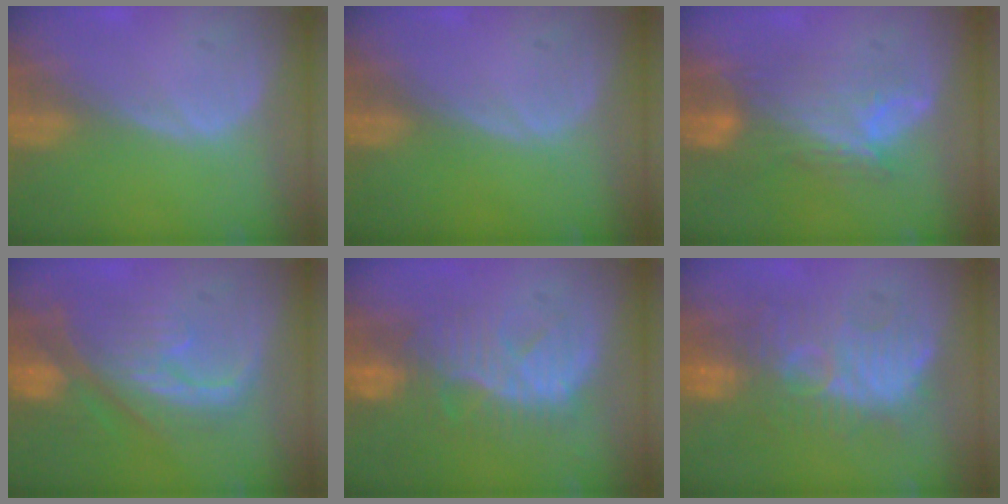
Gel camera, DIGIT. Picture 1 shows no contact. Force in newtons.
{"total": 0.0}
{"total": 8.0, "press": 7.5, "slide": 3.0}
{"total": 10.2, "press": 8.9, "slide": 5.0}
{"total": 9.6, "press": 9.0, "slide": 3.3}
{"total": 9.8, "press": 9.8, "slide": 0.8}